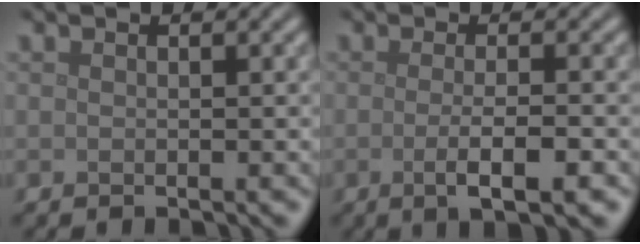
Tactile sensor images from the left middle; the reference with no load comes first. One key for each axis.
{"total": 3.8, "fx": -0.9, "fy": 1.0, "fz": 3.5, "tx": -0.056, "ty": -0.006, "tz": -0.016}